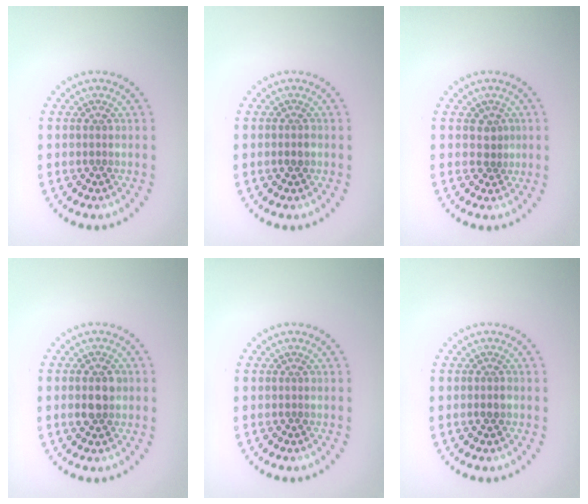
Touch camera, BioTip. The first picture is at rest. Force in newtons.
{"total": 0.9, "press": 0.8, "slide": 0.5}
{"total": 1.1, "press": 0.9, "slide": 0.7}
{"total": 2.6, "press": 2.6, "slide": 0.1}
{"total": 0.0}
{"total": 0.9, "press": 0.8, "slide": 0.5}